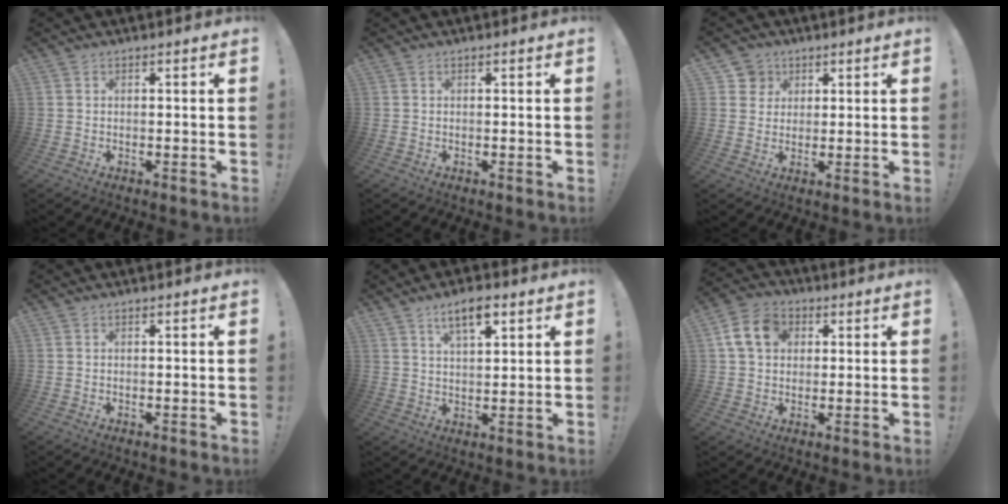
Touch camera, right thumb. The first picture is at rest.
{"total": 0.0}
{"total": 5.3, "force": [2.6, 4.6, 0.4], "torque": [-0.006, -0.013, 0.049]}
{"total": 0.0}
{"total": 7.6, "force": [4.5, 2.9, 5.4], "torque": [-0.078, -0.018, 0.076]}
{"total": 11.3, "force": [3.2, 8.7, 6.3], "torque": [-0.108, 0.007, 0.066]}